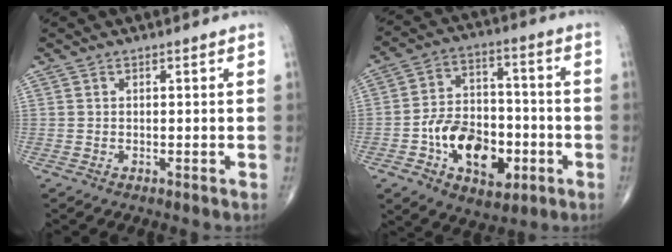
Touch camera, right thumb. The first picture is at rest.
{"total": 16.4, "force": [-5.1, 10.5, 11.5], "torque": [-0.149, 0.035, -0.078]}